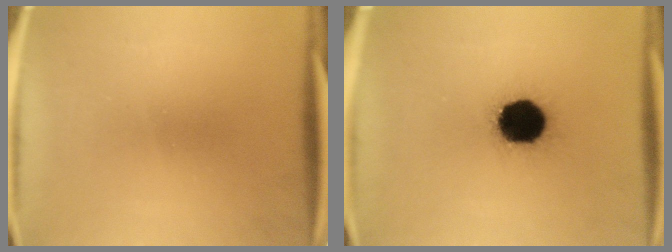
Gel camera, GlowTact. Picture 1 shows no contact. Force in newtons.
{"total": 17.3}